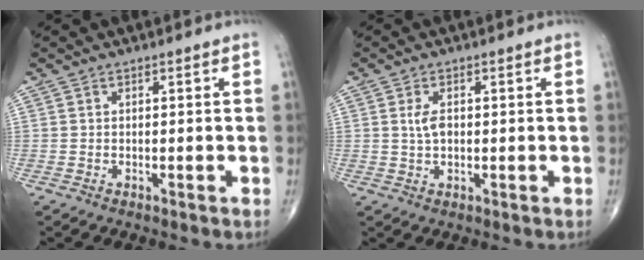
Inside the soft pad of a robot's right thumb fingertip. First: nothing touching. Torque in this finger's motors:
{"motor_torque": [-0.26, -0.23, 0.18, -0.13, -0.02]}